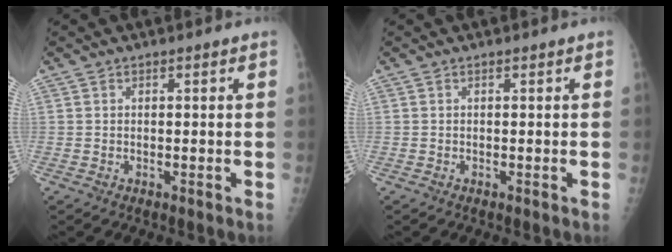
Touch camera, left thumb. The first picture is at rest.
{"total": 0.0}